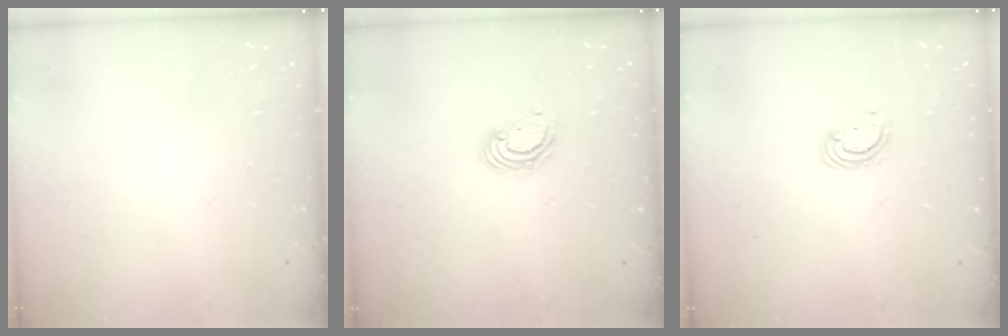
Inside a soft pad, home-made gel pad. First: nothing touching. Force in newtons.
{"total": 5.1, "press": 5.1, "slide": 0.2}
{"total": 3.9, "press": 3.8, "slide": 0.4}